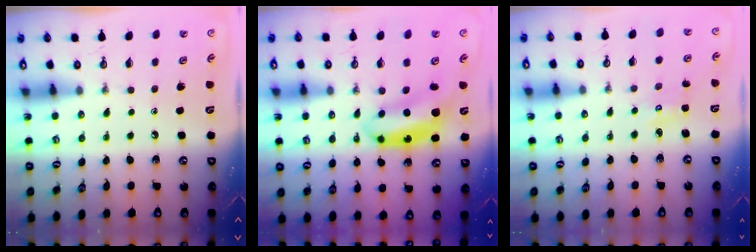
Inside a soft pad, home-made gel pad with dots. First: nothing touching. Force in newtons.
{"total": 7.7, "press": 7.7, "slide": 0.7}
{"total": 2.0, "press": 2.0, "slide": 0.1}